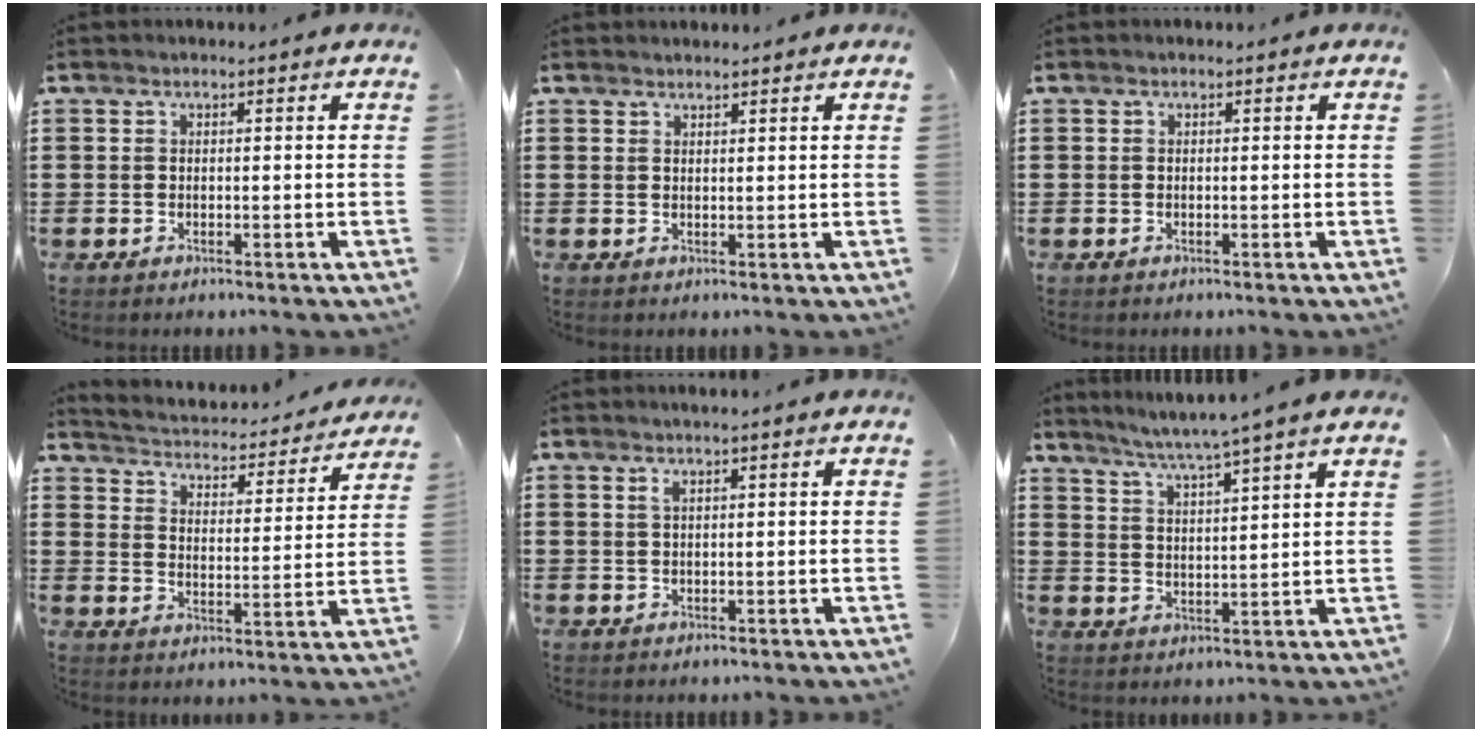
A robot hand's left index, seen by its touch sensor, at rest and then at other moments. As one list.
[{"total": 1.3, "force": [1.3, 0.1, 0.1], "torque": [-0.004, -0.002, 0.025]}, {"total": 0.0}, {"total": 3.0, "force": [3.0, 0.1, -0.1], "torque": [-0.022, -0.033, 0.041]}, {"total": 1.1, "force": [0.6, 0.0, 1.0], "torque": [-0.020, 0.000, 0.010]}, {"total": 4.5, "force": [4.0, -1.3, 1.7], "torque": [-0.048, -0.028, 0.064]}]